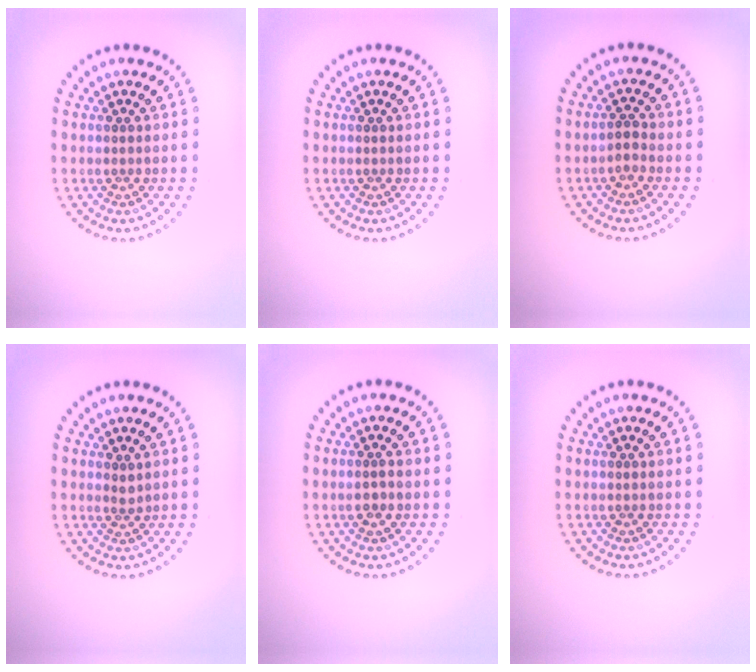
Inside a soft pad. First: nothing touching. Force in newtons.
{"total": 0.0}
{"total": 1.1, "press": 0.9, "slide": 0.6}
{"total": 0.8, "press": 0.6, "slide": 0.5}
{"total": 1.3, "press": 1.3, "slide": 0.4}
{"total": 0.0}